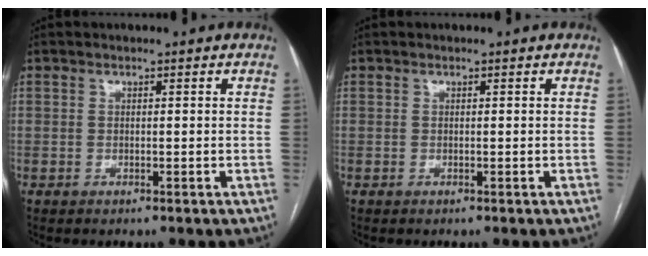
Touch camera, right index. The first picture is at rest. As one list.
[{"total": 0.0}]